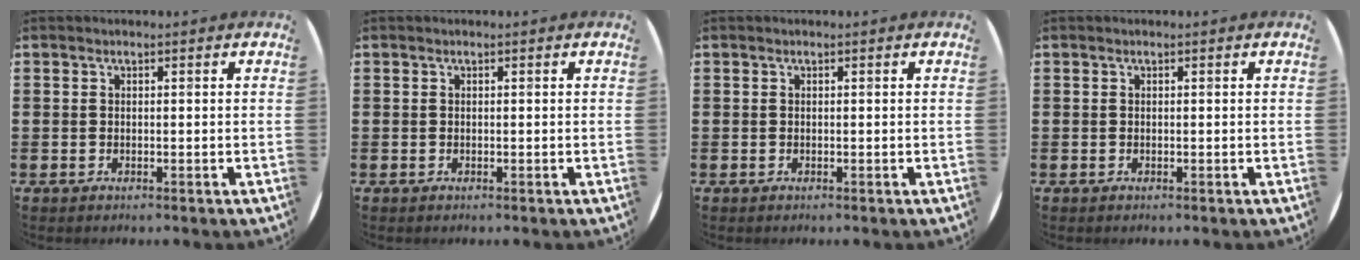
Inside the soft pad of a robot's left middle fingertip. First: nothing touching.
{"total": 0.0}
{"total": 0.0}
{"total": 0.0}